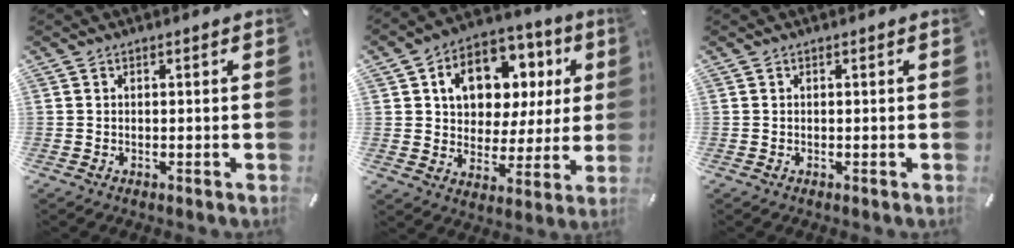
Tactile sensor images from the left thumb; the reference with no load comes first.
{"total": 13.8, "force": [5.1, 10.5, 7.3], "torque": [-0.121, -0.018, 0.097]}
{"total": 0.0}